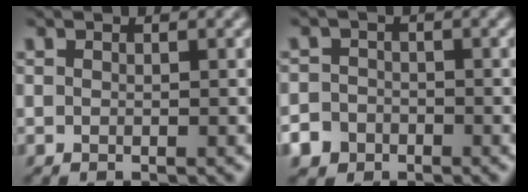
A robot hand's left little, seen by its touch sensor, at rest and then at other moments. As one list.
[{"total": 5.7, "force": [-3.4, 4.5, 0.9], "torque": [-0.015, -0.013, -0.074]}]